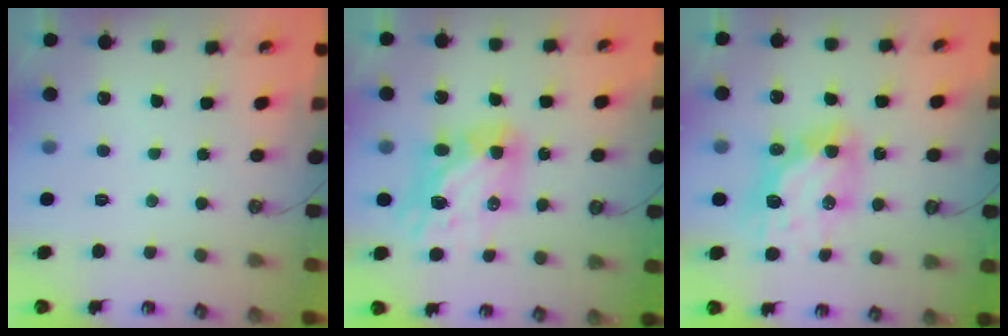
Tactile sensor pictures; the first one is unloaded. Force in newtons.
{"total": 10.8, "press": 10.7, "slide": 1.2}
{"total": 12.2, "press": 12.1, "slide": 1.3}